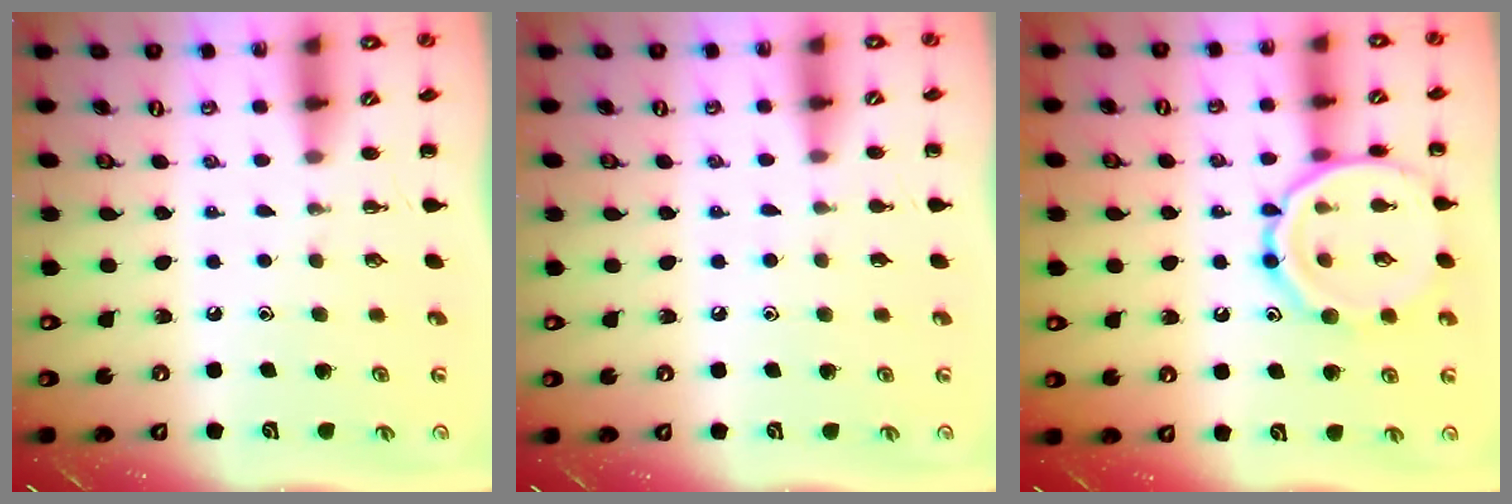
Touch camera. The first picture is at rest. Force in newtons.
{"total": 2.9, "press": 2.6, "slide": 1.2}
{"total": 14.6, "press": 14.6, "slide": 0.8}